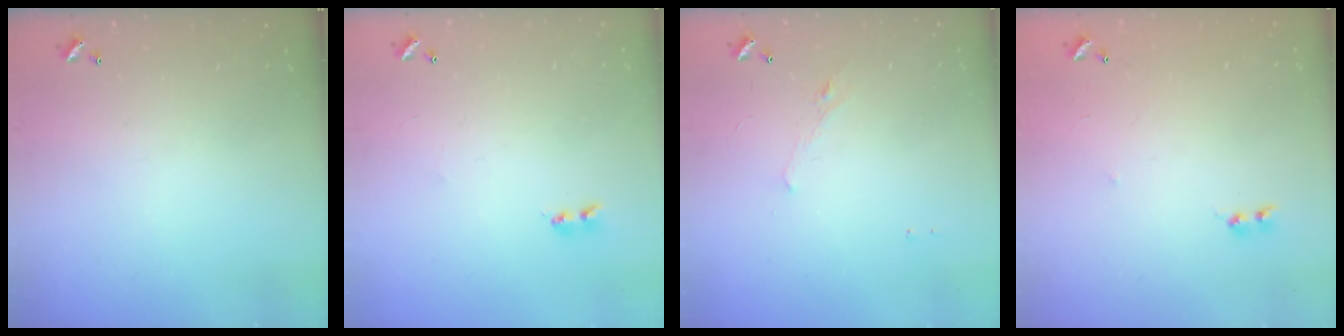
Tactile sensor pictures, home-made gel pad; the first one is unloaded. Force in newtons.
{"total": 2.2, "press": 2.1, "slide": 0.6}
{"total": 1.3, "press": 1.2, "slide": 0.6}
{"total": 6.4, "press": 6.3, "slide": 0.6}